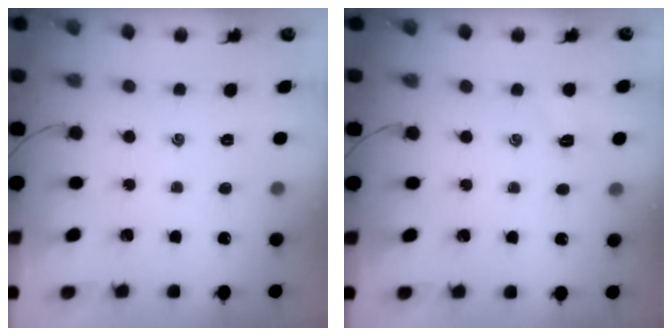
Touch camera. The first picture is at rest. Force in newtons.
{"total": 3.2, "press": 3.1, "slide": 0.9}